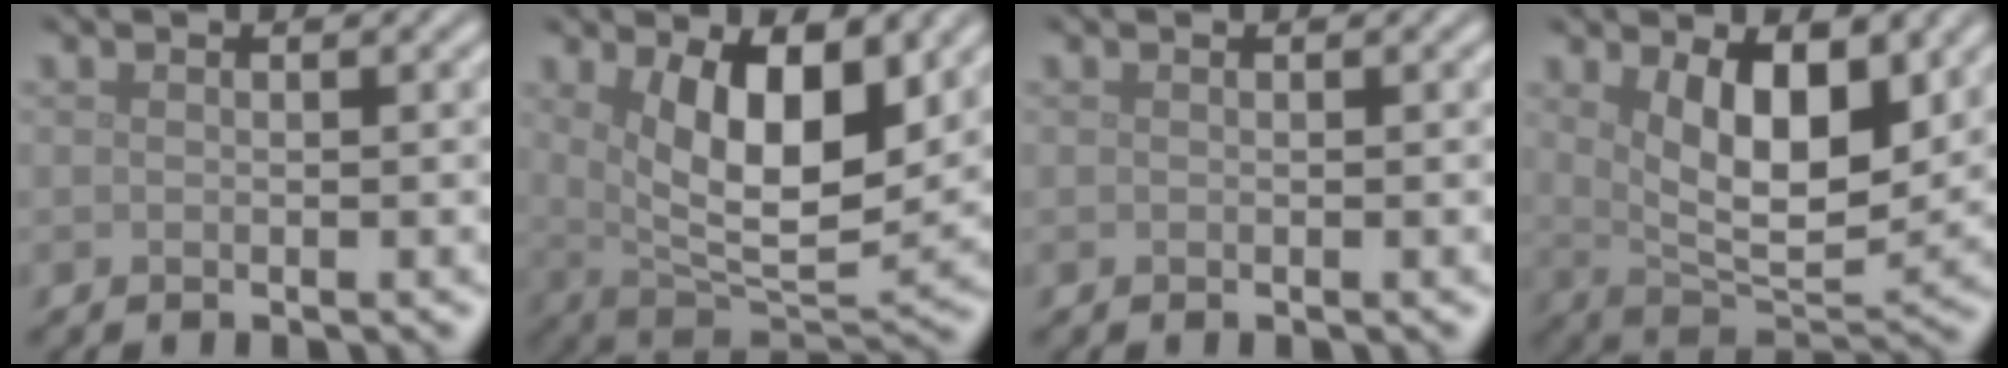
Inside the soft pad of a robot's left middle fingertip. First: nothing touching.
{"total": 8.7, "force": [2.8, 3.7, 7.4], "torque": [-0.132, -0.019, 0.052]}
{"total": 0.0}
{"total": 7.9, "force": [2.9, 3.5, 6.5], "torque": [-0.111, -0.015, 0.051]}